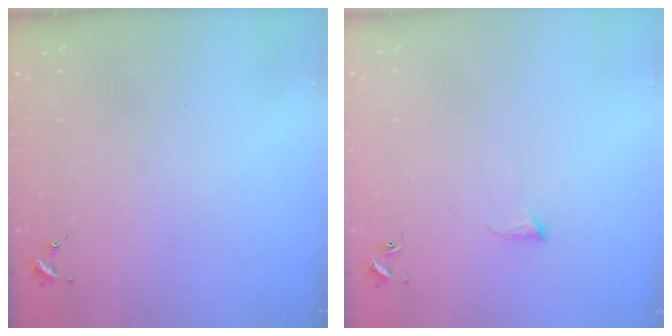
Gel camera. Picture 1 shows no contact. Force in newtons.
{"total": 4.8, "press": 4.8, "slide": 0.7}